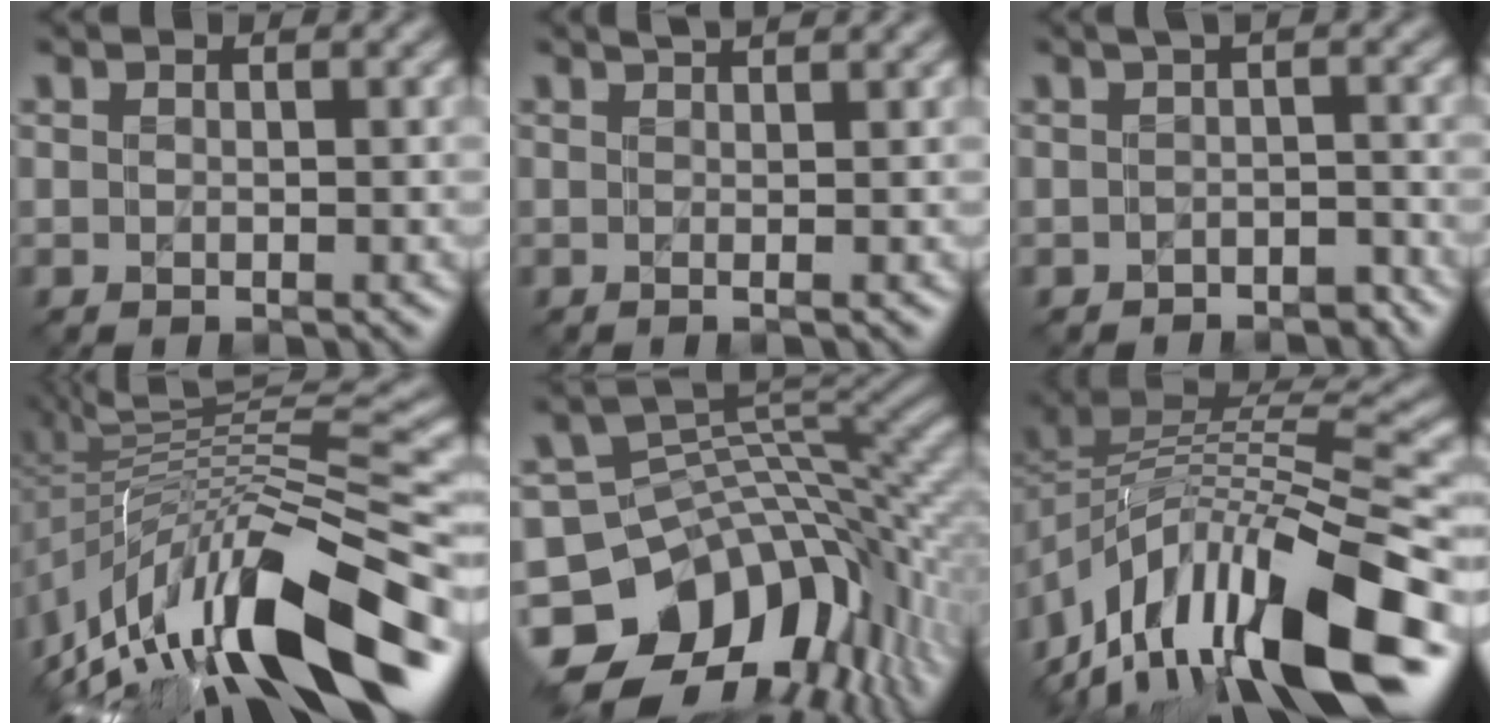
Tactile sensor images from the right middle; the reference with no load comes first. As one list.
[{"total": 3.2, "force": [1.7, 1.1, 2.6], "torque": [-0.017, 0.006, -0.012]}, {"total": 2.1, "force": [-1.6, 0.8, 1.3], "torque": [-0.014, -0.003, -0.025]}, {"total": 14.6, "force": [-6.0, 4.6, 12.5], "torque": [-0.226, 0.023, -0.109]}, {"total": 14.1, "force": [-6.2, 9.6, 8.2], "torque": [-0.173, -0.005, -0.099]}, {"total": 14.8, "force": [-7.3, 5.9, 11.5], "torque": [-0.206, 0.020, -0.132]}]